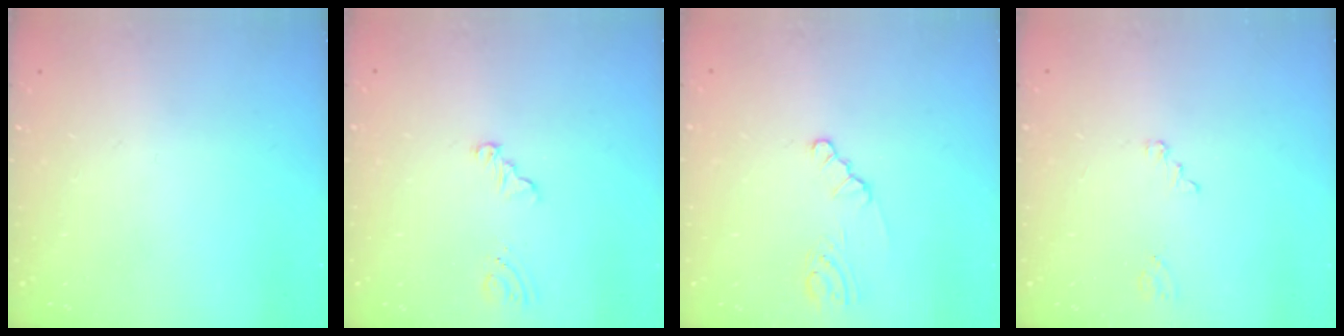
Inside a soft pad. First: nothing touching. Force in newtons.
{"total": 4.3, "press": 1.4, "slide": 4.1}
{"total": 2.2, "press": 2.2, "slide": 0.3}
{"total": 0.8, "press": 0.8, "slide": 0.0}